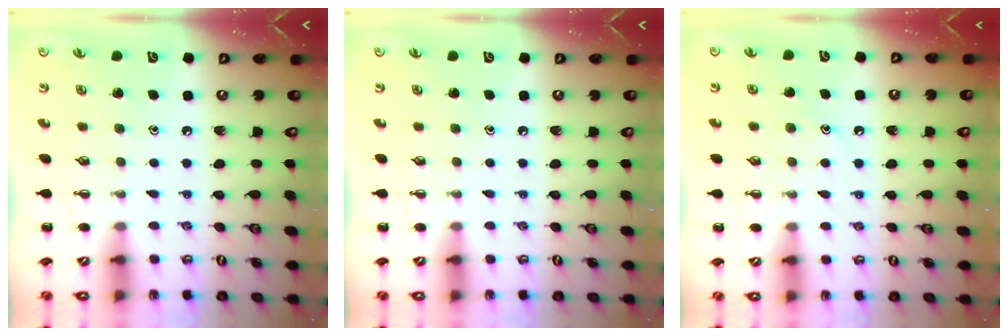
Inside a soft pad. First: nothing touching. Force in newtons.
{"total": 0.0}
{"total": 7.4, "press": 7.3, "slide": 0.9}